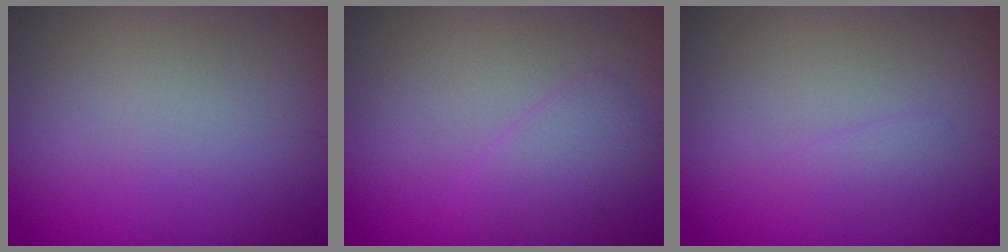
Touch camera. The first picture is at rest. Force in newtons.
{"total": 2.3, "press": 2.3, "slide": 0.2}
{"total": 1.0, "press": 1.0, "slide": 0.1}